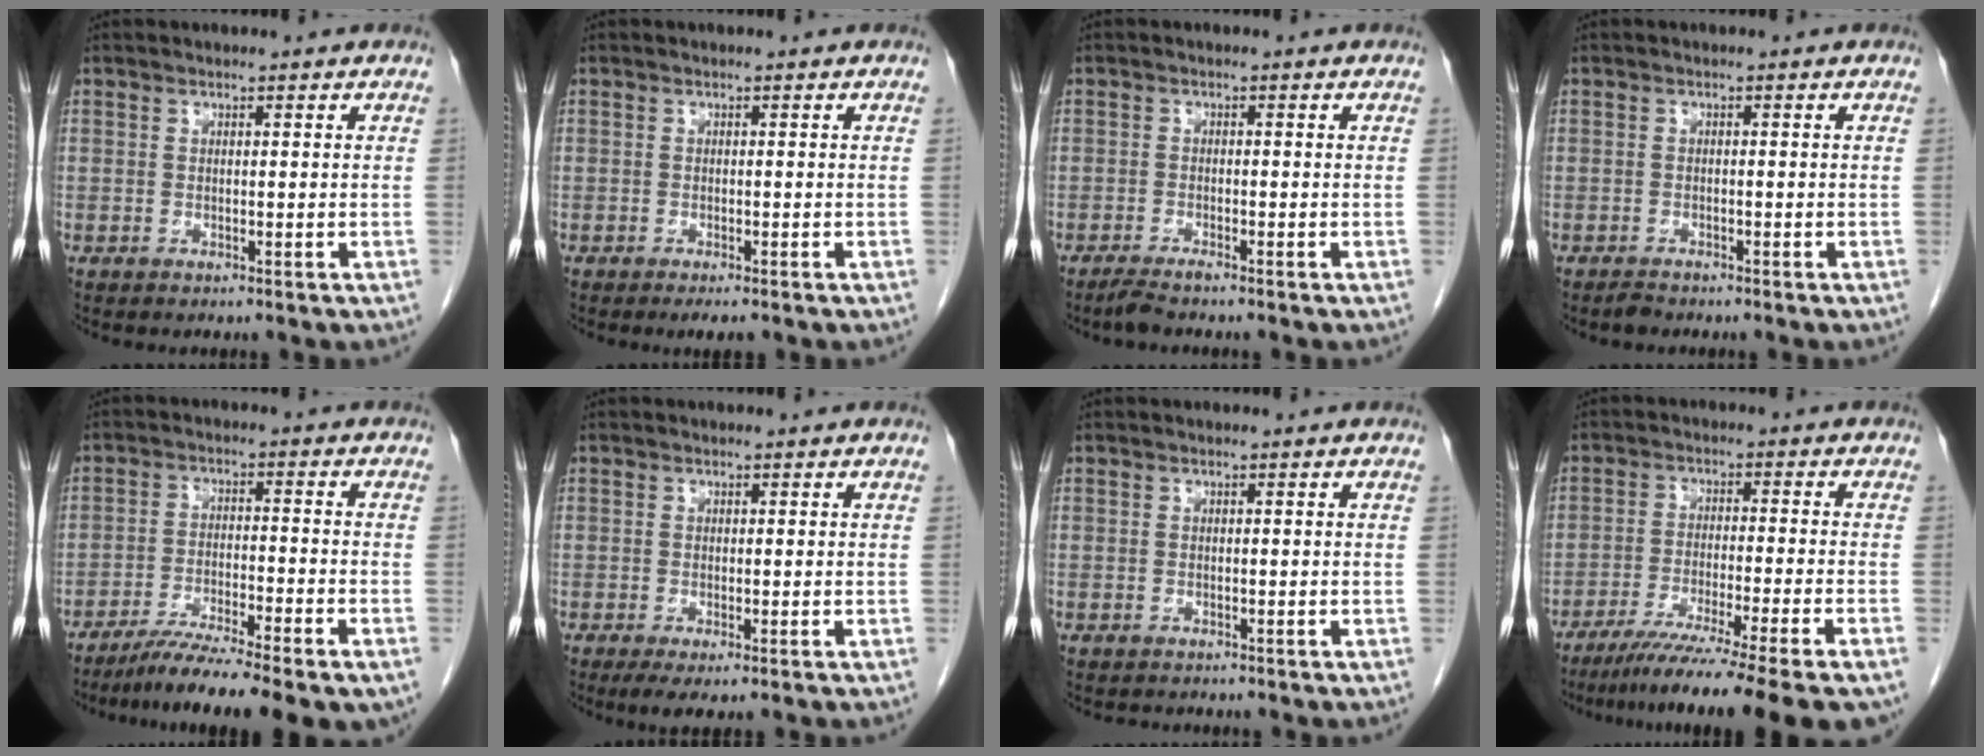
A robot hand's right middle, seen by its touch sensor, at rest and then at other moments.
{"total": 2.2, "force": [-1.7, 0.6, 1.4], "torque": [-0.016, -0.005, -0.021]}
{"total": 2.0, "force": [-1.8, -0.2, 1.0], "torque": [-0.025, -0.006, -0.035]}
{"total": 1.3, "force": [-1.1, 0.4, 0.5], "torque": [-0.015, -0.003, -0.018]}
{"total": 10.9, "force": [-8.4, 0.4, 7.0], "torque": [-0.108, -0.022, -0.133]}
{"total": 2.7, "force": [-1.3, 0.6, 2.3], "torque": [-0.035, -0.009, -0.017]}
{"total": 0.8, "force": [-0.7, 0.3, 0.1], "torque": [-0.009, 0.000, -0.009]}
{"total": 16.0, "force": [-12.5, -1.5, 9.8], "torque": [-0.128, -0.053, -0.192]}